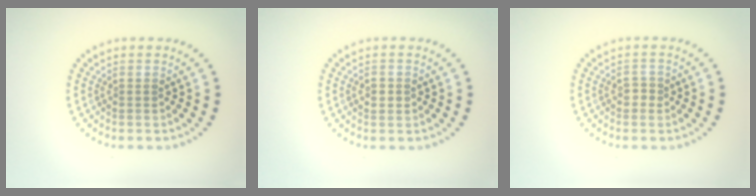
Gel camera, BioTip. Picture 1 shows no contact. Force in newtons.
{"total": 0.8, "press": 0.8, "slide": 0.2}
{"total": 1.0, "press": 1.0, "slide": 0.3}